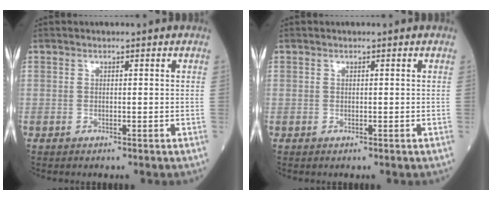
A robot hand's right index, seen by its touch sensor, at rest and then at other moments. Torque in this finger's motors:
{"motor_torque": [0.06, 0.02, 0.02, 0.00]}